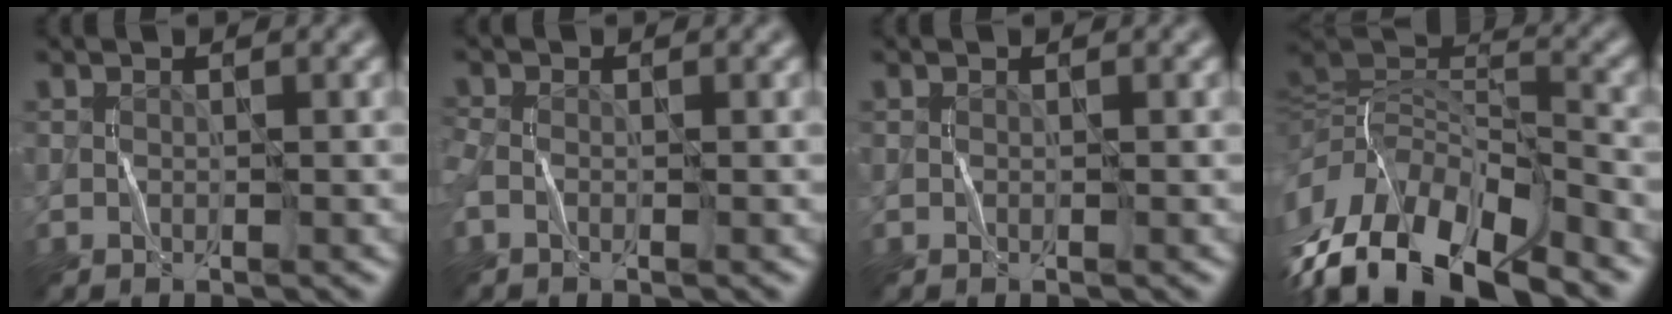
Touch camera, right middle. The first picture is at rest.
{"total": 1.6, "force": [-0.6, 1.0, 1.0], "torque": [-0.031, -0.003, -0.016]}
{"total": 0.0}
{"total": 14.2, "force": [-8.6, 5.6, 9.8], "torque": [-0.205, 0.015, -0.153]}